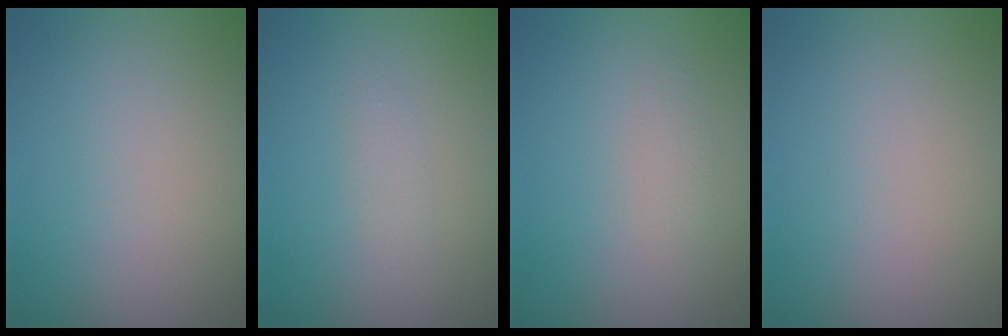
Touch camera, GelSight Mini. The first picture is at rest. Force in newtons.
{"total": 0.9, "press": 0.9, "slide": 0.0}
{"total": 1.0, "press": 1.0, "slide": 0.1}
{"total": 0.0}